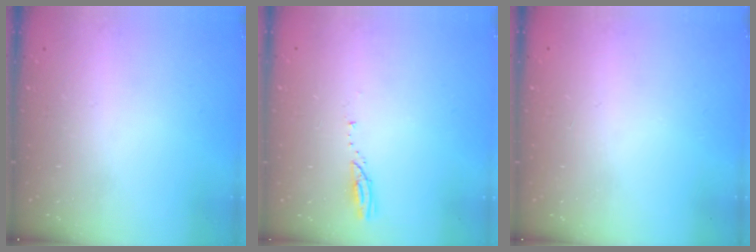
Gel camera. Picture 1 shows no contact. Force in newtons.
{"total": 3.2, "press": 3.2, "slide": 0.3}
{"total": 0.0}